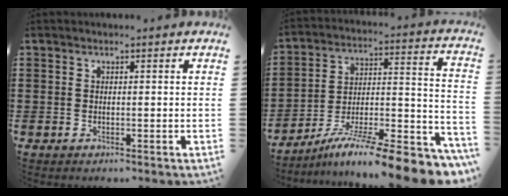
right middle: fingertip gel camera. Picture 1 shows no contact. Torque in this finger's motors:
{"motor_torque": [2.14, 0.00, 1.05, 0.21]}